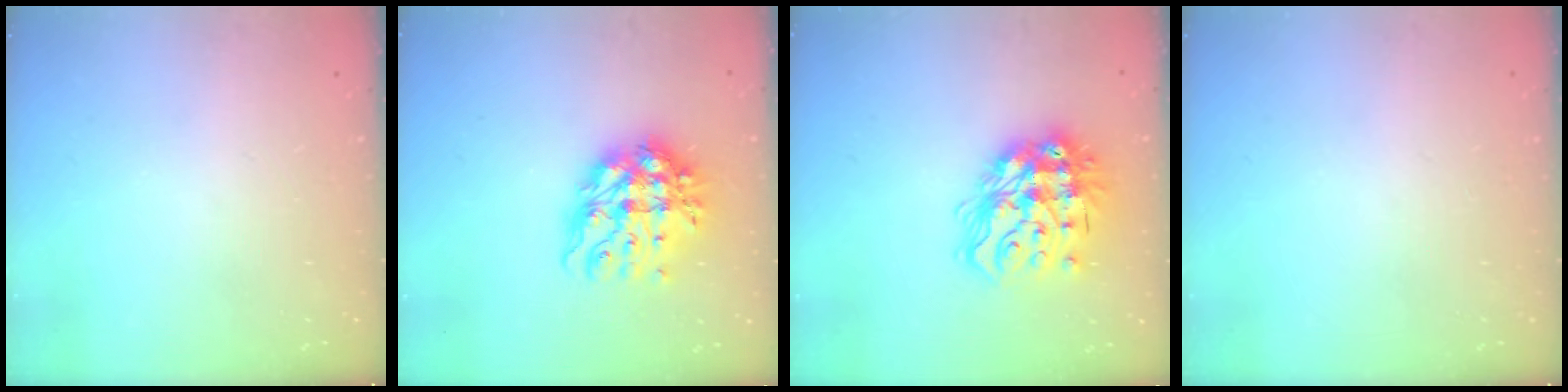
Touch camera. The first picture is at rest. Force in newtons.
{"total": 13.6, "press": 13.6, "slide": 1.3}
{"total": 19.2, "press": 19.1, "slide": 1.6}
{"total": 0.0}